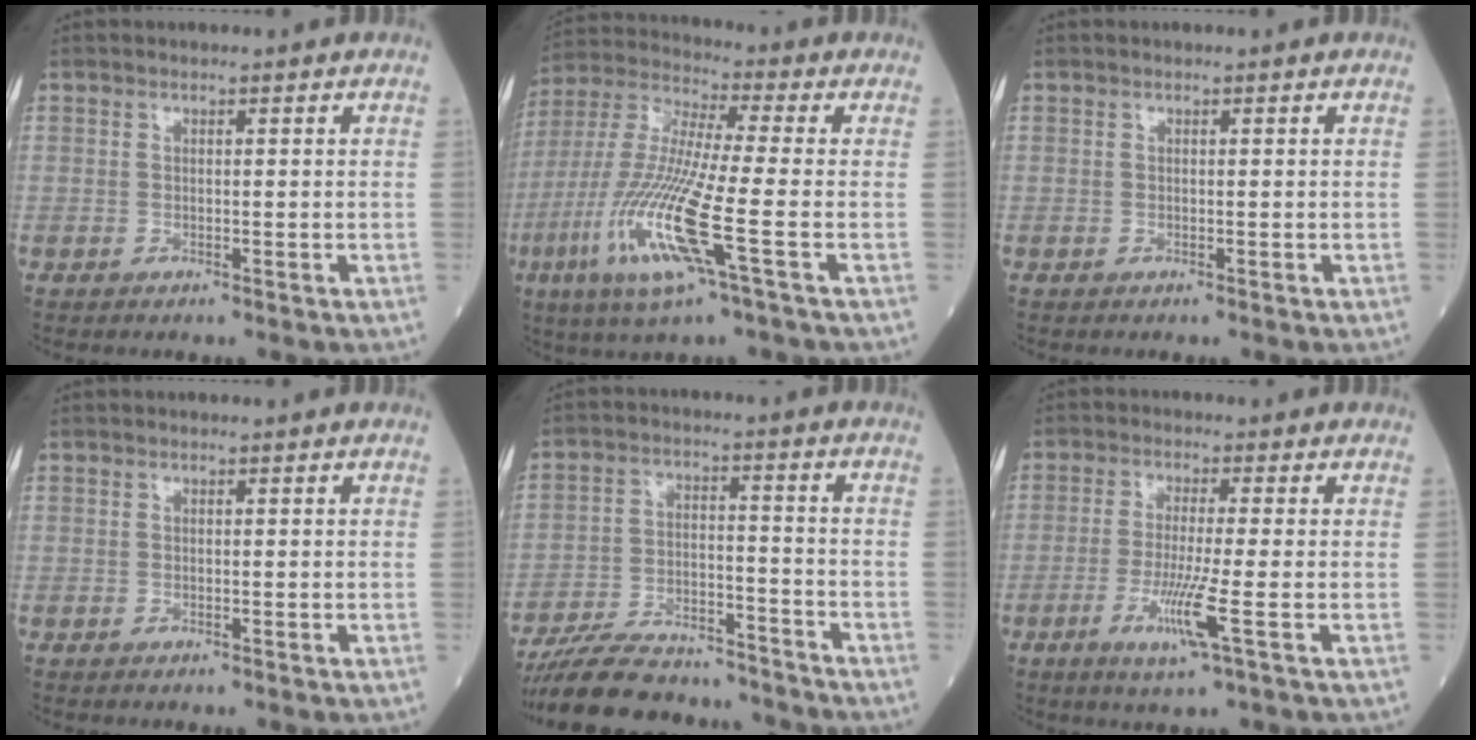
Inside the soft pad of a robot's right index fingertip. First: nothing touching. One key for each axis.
{"total": 16.1, "fx": -5.3, "fy": 0.7, "fz": 15.2, "tx": -0.334, "ty": -0.022, "tz": -0.107}
{"total": 0.0}
{"total": 0.0}
{"total": 15.5, "fx": -14.3, "fy": 3.7, "fz": 4.6, "tx": -0.080, "ty": 0.014, "tz": -0.227}
{"total": 6.6, "fx": -2.3, "fy": -0.6, "fz": 6.2, "tx": -0.125, "ty": -0.021, "tz": -0.045}